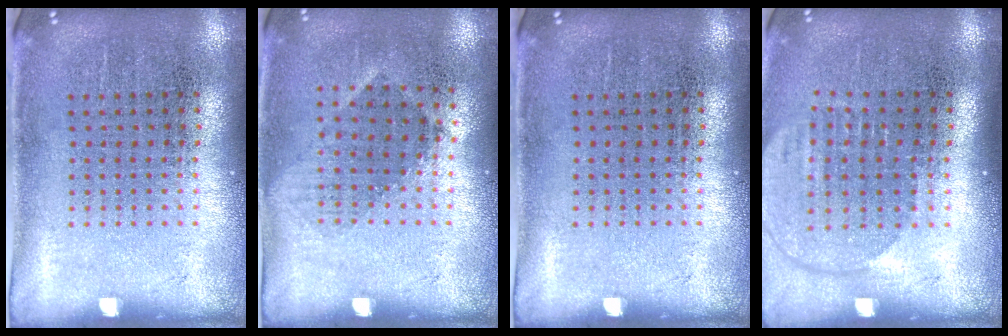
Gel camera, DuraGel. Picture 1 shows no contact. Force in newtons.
{"total": 1.0, "press": 0.8, "slide": 0.6}
{"total": 0.0}
{"total": 1.7, "press": 1.5, "slide": 0.8}